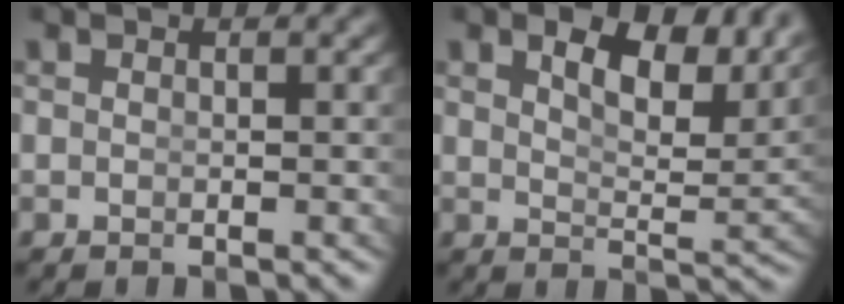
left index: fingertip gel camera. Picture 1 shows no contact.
{"total": 7.6, "force": [5.5, 2.0, 5.0], "torque": [-0.062, 0.017, 0.078]}